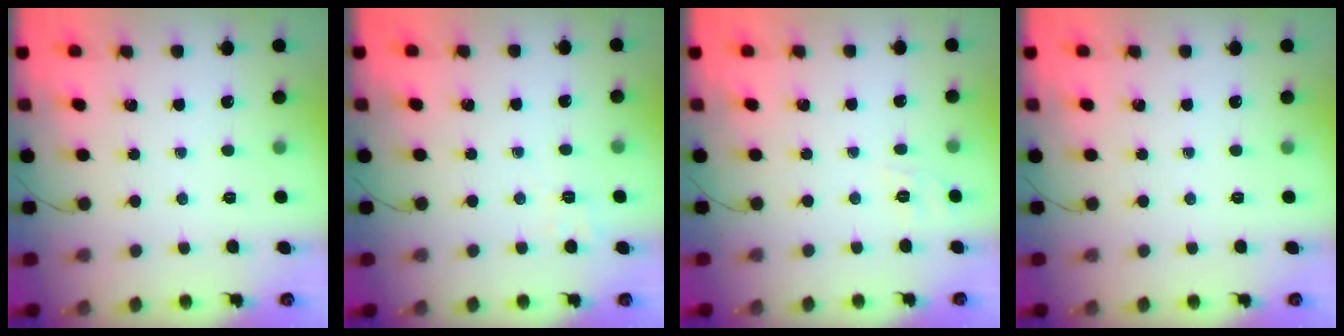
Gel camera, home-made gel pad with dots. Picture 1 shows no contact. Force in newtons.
{"total": 3.0, "press": 2.3, "slide": 1.9}
{"total": 6.8, "press": 6.6, "slide": 1.8}
{"total": 0.0}